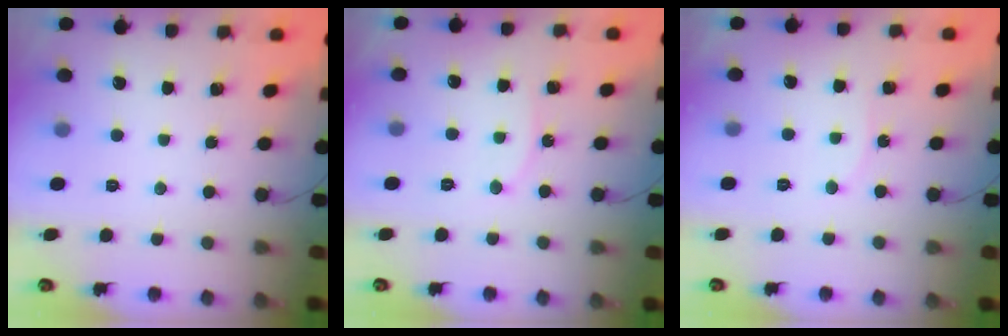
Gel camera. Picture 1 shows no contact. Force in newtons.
{"total": 5.9, "press": 5.9, "slide": 0.8}
{"total": 3.5, "press": 3.5, "slide": 0.5}